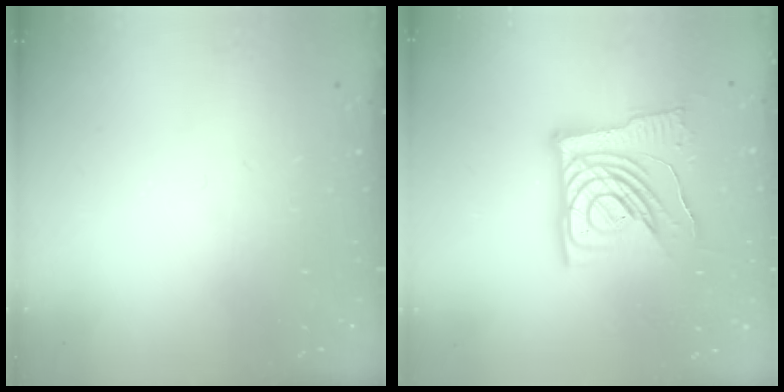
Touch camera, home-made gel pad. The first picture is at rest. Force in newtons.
{"total": 17.1, "press": 16.9, "slide": 2.3}